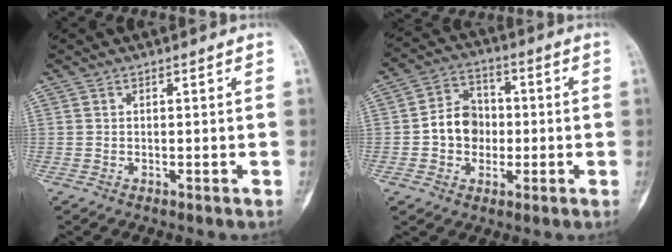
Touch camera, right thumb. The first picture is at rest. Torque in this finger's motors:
{"motor_torque": [0.10, 0.08, 0.16, -0.17, 0.05]}